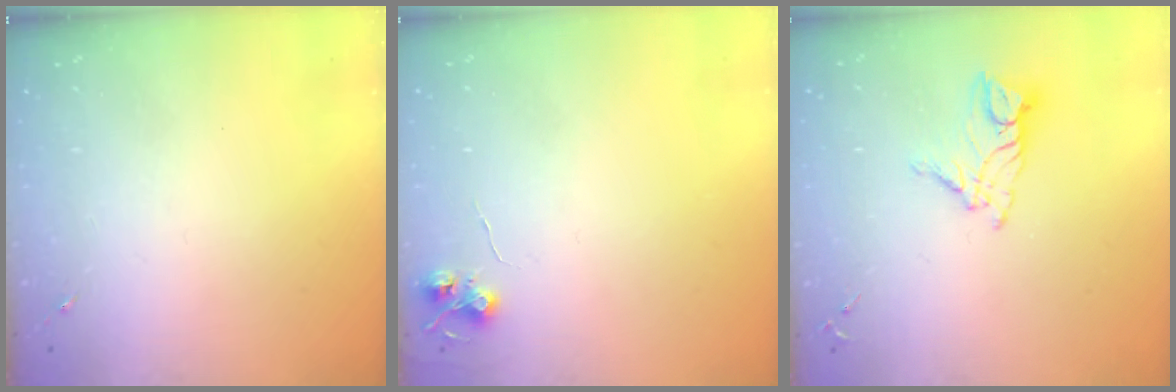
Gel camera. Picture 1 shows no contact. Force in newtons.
{"total": 5.5, "press": 5.5, "slide": 0.5}
{"total": 10.7, "press": 10.6, "slide": 0.9}